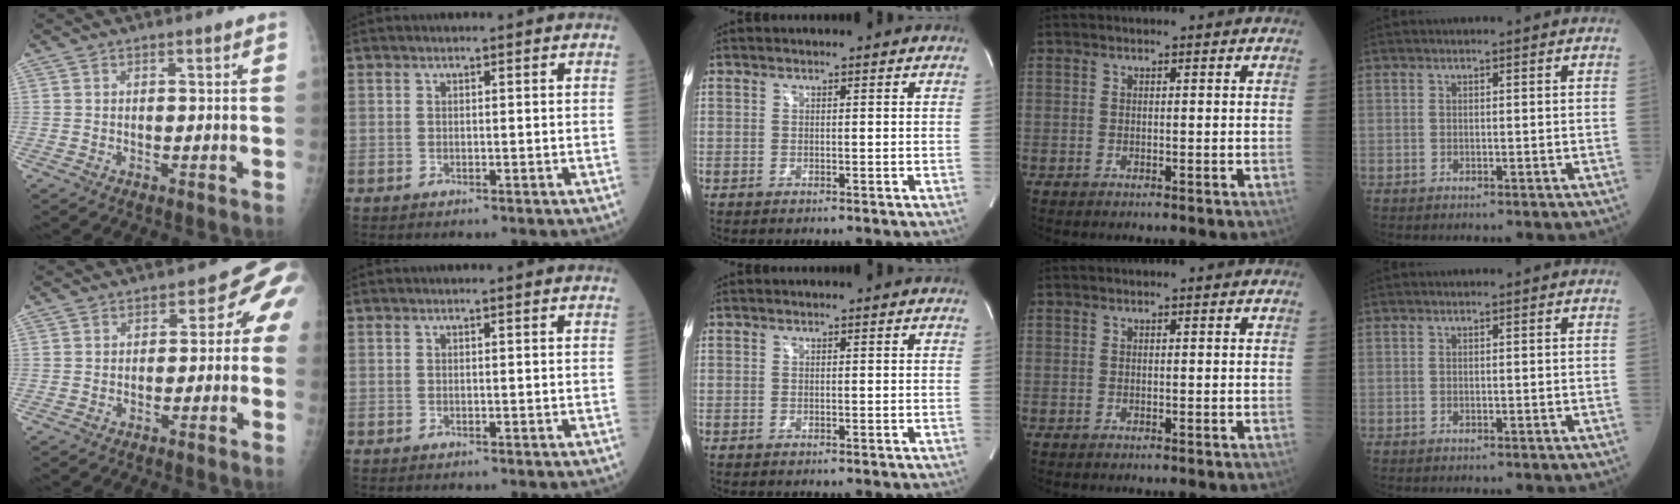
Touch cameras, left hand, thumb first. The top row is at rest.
{"thumb": {"total": 5.7, "force": [-2.2, 4.1, 3.3], "torque": [-0.008, 0.035, -0.038]}, "index": {"total": 0.7, "force": [0.5, 0.2, 0.3], "torque": [-0.009, 0.007, 0.008]}}